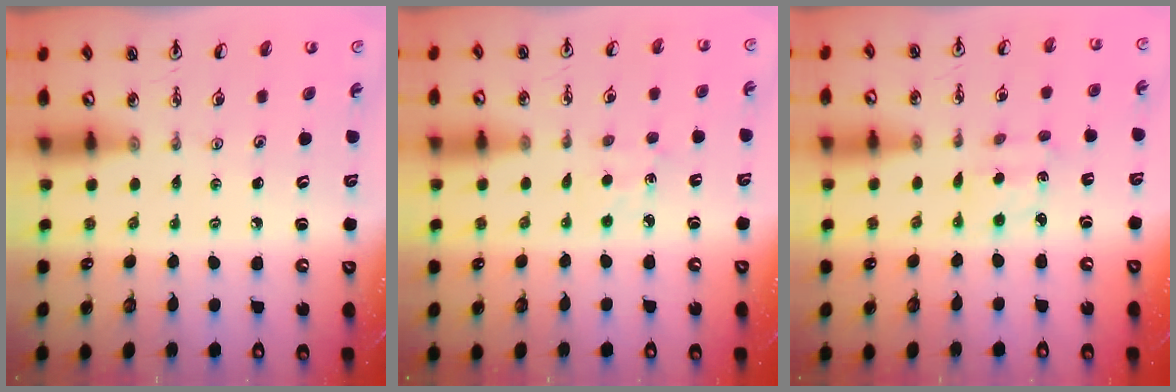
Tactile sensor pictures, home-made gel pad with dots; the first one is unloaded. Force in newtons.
{"total": 3.0, "press": 3.0, "slide": 0.4}
{"total": 1.6, "press": 1.5, "slide": 0.6}